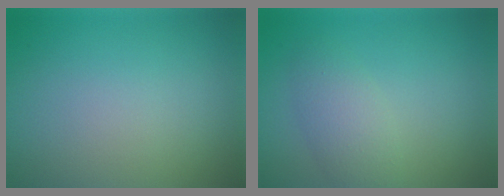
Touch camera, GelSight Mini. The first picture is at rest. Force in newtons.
{"total": 2.9, "press": 2.9, "slide": 0.1}